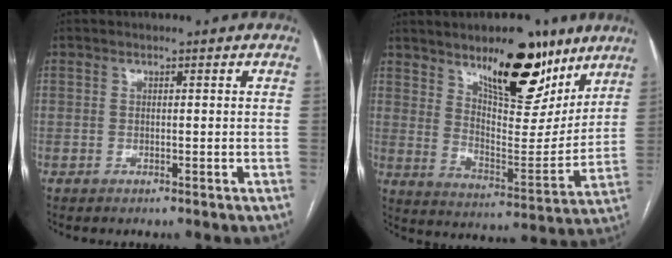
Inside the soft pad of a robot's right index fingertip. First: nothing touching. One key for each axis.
{"total": 16.5, "fx": 11.0, "fy": 5.4, "fz": 11.0, "tx": -0.156, "ty": -0.014, "tz": 0.181}